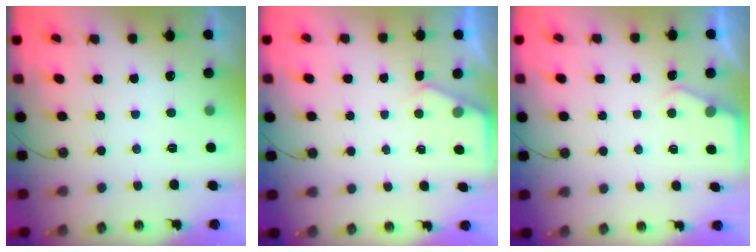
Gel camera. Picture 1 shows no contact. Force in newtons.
{"total": 2.4, "press": 2.4, "slide": 0.4}
{"total": 2.6, "press": 2.6, "slide": 0.4}